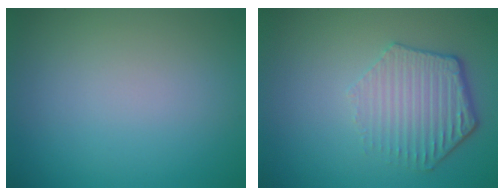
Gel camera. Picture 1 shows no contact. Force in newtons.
{"total": 4.3, "press": 3.5, "slide": 2.6}